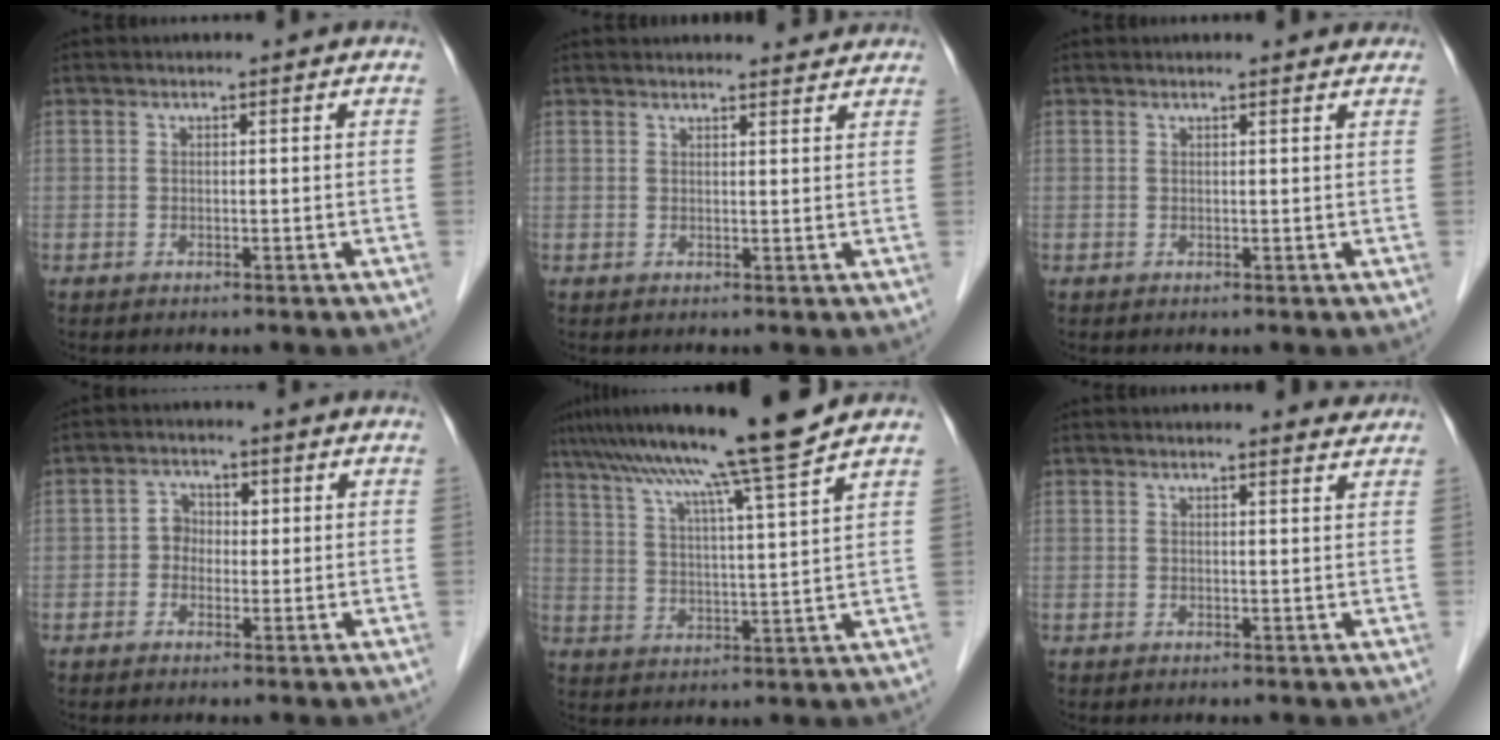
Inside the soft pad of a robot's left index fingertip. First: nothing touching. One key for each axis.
{"total": 6.2, "fx": 6.0, "fy": 1.0, "fz": 1.2, "tx": -0.008, "ty": 0.016, "tz": 0.062}
{"total": 2.6, "fx": 2.5, "fy": 0.7, "fz": 0.6, "tx": -0.012, "ty": 0.007, "tz": 0.018}
{"total": 2.9, "fx": -0.1, "fy": 2.6, "fz": 1.3, "tx": -0.017, "ty": 0.012, "tz": -0.007}
{"total": 13.6, "fx": 11.0, "fy": -2.6, "fz": 7.5, "tx": -0.129, "ty": 0.003, "tz": 0.170}
{"total": 3.0, "fx": 2.9, "fy": 0.4, "fz": 0.6, "tx": -0.012, "ty": -0.001, "tz": 0.027}